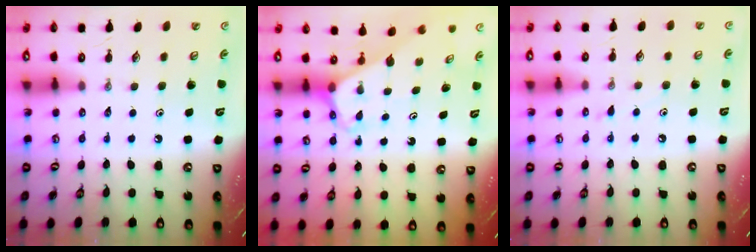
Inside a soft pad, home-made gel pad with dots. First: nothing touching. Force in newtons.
{"total": 3.1, "press": 3.1, "slide": 0.2}
{"total": 5.3, "press": 5.3, "slide": 0.7}